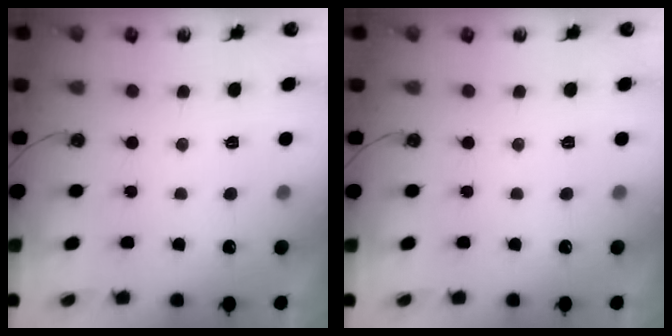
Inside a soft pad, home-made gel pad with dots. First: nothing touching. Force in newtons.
{"total": 0.0}